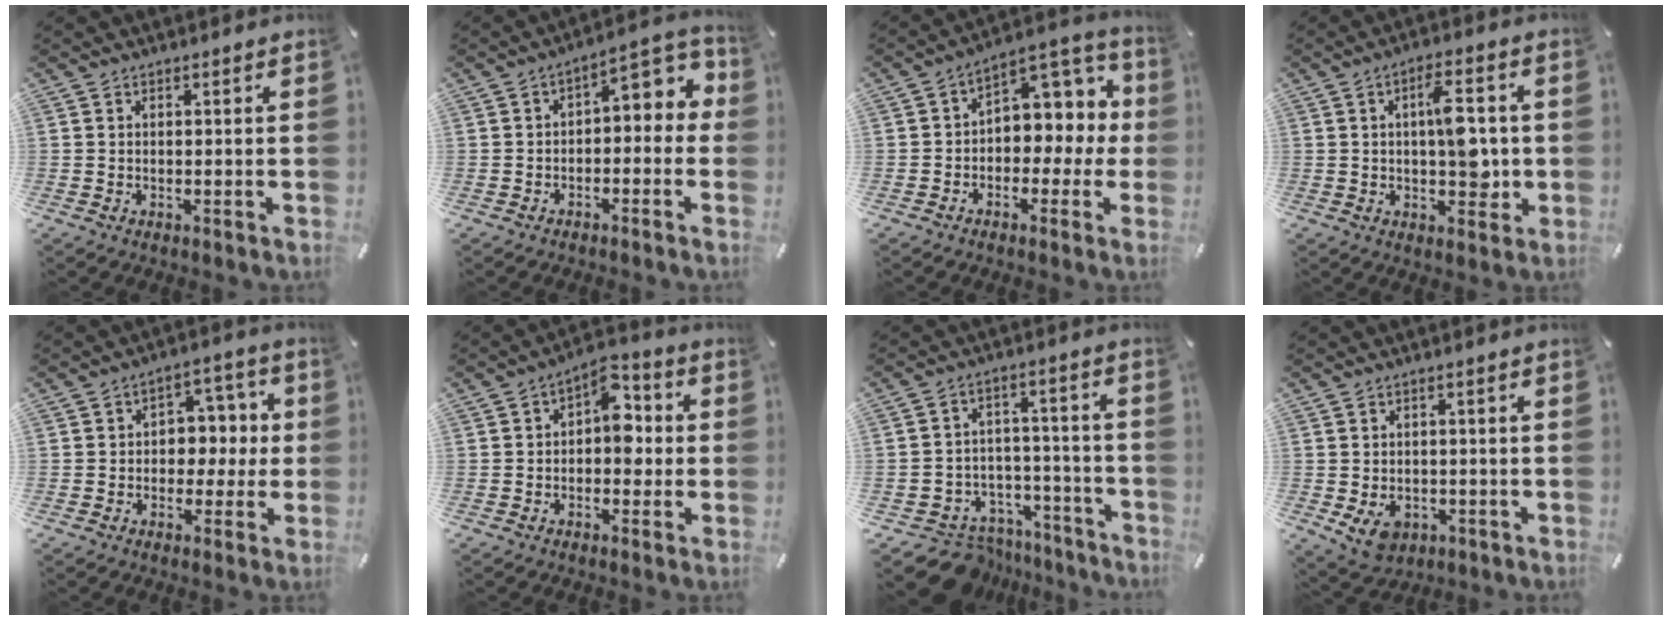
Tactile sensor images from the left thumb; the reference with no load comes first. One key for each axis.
{"total": 6.3, "fx": 0.1, "fy": 3.8, "fz": 5.0, "tx": -0.054, "ty": -0.017, "tz": -0.010}
{"total": 8.4, "fx": 1.2, "fy": 6.9, "fz": 4.7, "tx": -0.055, "ty": -0.010, "tz": 0.022}
{"total": 10.2, "fx": 0.4, "fy": 5.3, "fz": 8.7, "tx": -0.112, "ty": -0.003, "tz": 0.001}
{"total": 7.3, "fx": -0.8, "fy": 6.3, "fz": 3.6, "tx": -0.038, "ty": 0.009, "tz": -0.020}
{"total": 8.8, "fx": 1.1, "fy": 5.8, "fz": 6.5, "tx": -0.083, "ty": -0.003, "tz": 0.014}
{"total": 8.5, "fx": -5.5, "fy": 6.3, "fz": 1.5, "tx": -0.016, "ty": 0.032, "tz": -0.087}
{"total": 6.0, "fx": -1.9, "fy": 4.6, "fz": 3.3, "tx": -0.061, "ty": 0.000, "tz": -0.038}